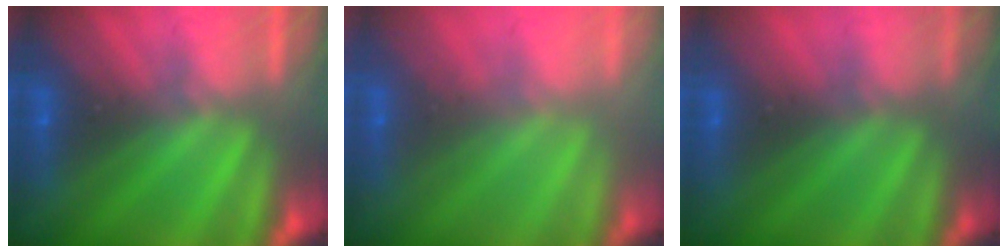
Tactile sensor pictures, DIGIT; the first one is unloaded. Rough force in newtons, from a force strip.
{"total": 2.3}
{"total": 2.4}